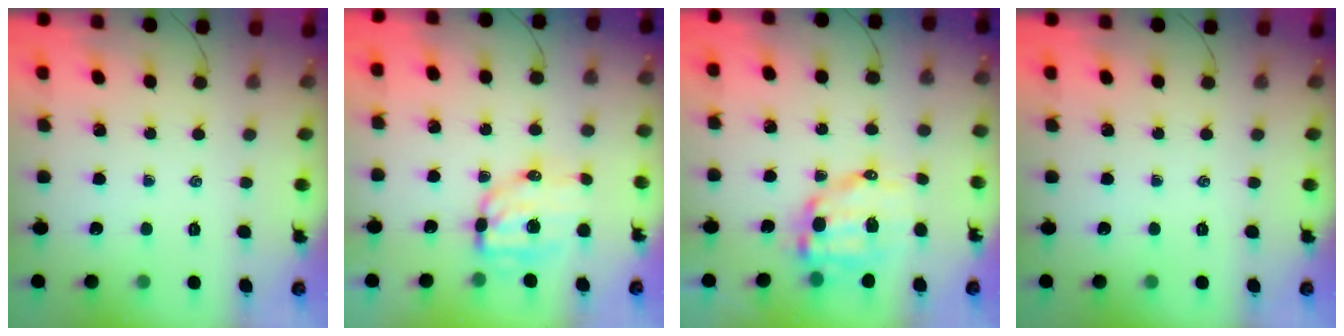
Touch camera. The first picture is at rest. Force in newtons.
{"total": 8.6, "press": 8.5, "slide": 1.8}
{"total": 9.9, "press": 9.7, "slide": 2.0}
{"total": 0.0}